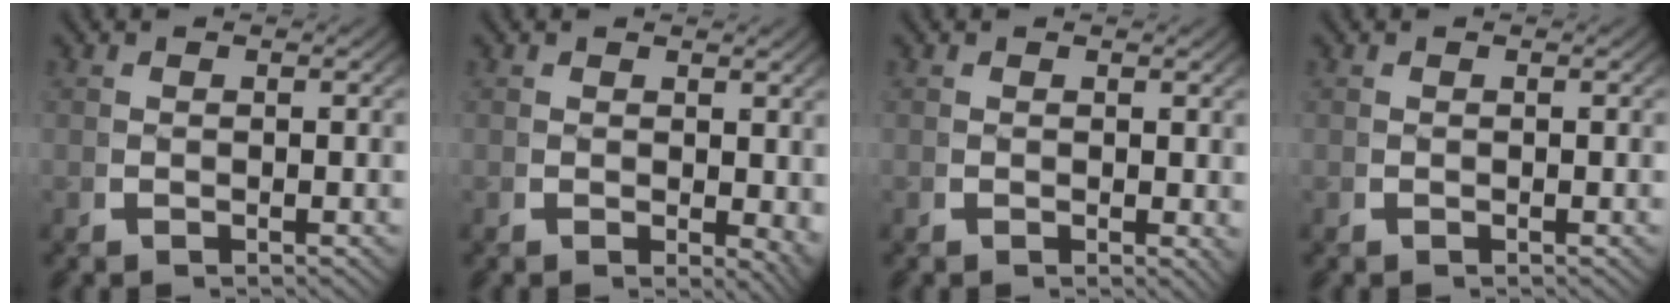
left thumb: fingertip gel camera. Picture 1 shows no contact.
{"total": 2.1, "force": [0.5, 1.2, 1.6], "torque": [-0.014, -0.011, 0.013]}
{"total": 0.8, "force": [0.4, 0.4, 0.6], "torque": [-0.005, -0.004, 0.007]}
{"total": 0.0}